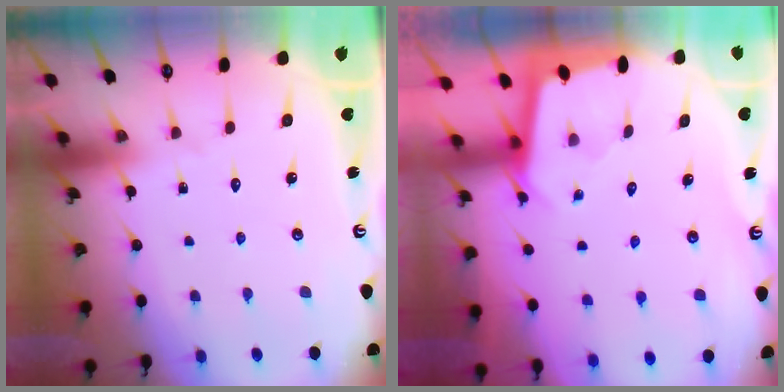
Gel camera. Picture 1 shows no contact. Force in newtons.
{"total": 2.0, "press": 2.0, "slide": 0.2}